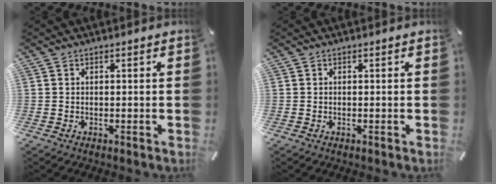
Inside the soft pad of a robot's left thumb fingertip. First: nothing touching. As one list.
[{"total": 0.0}]